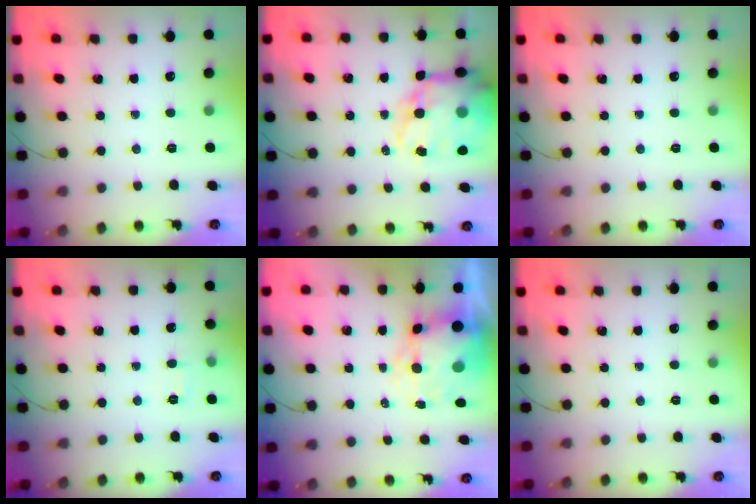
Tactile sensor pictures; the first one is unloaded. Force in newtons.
{"total": 23.6, "press": 23.0, "slide": 5.3}
{"total": 0.0}
{"total": 5.0, "press": 4.9, "slide": 1.1}
{"total": 7.2, "press": 6.9, "slide": 2.2}
{"total": 0.0}